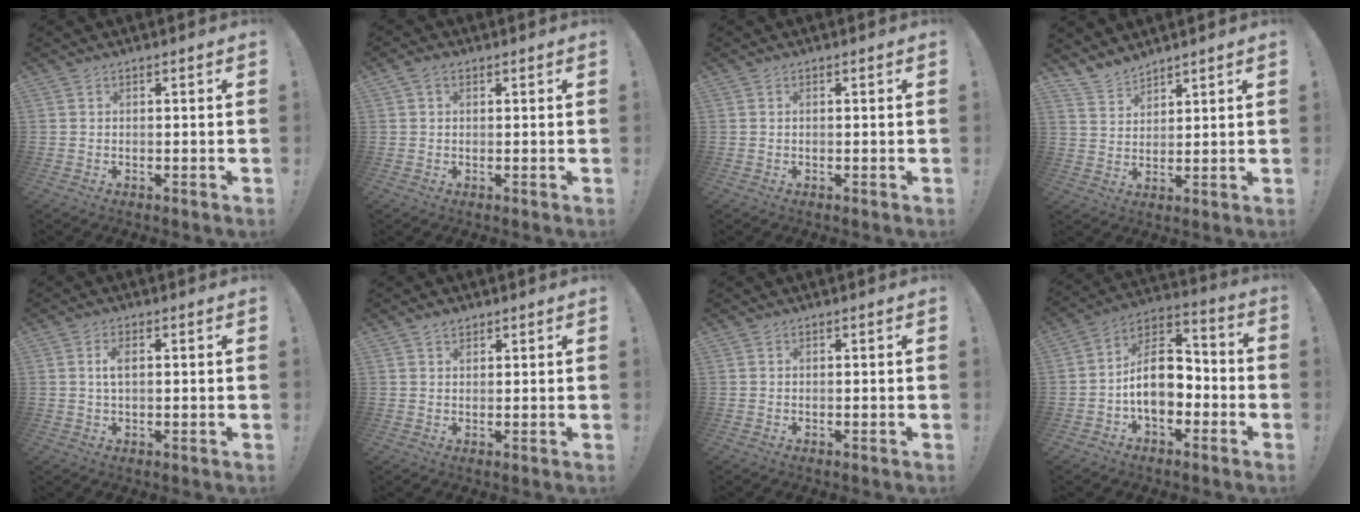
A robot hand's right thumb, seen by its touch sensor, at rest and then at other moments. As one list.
[{"total": 2.0, "force": [0.9, 1.3, 1.3], "torque": [-0.024, 0.003, 0.016]}, {"total": 0.0}, {"total": 5.9, "force": [5.6, 1.9, 0.8], "torque": [-0.026, -0.040, 0.109]}, {"total": 3.5, "force": [0.6, 1.6, 3.1], "torque": [-0.048, 0.000, 0.007]}, {"total": 1.9, "force": [1.5, 1.0, 0.6], "torque": [-0.002, -0.009, 0.027]}, {"total": 0.0}, {"total": 14.5, "force": [-2.8, 9.6, 10.5], "torque": [-0.178, 0.020, -0.042]}]